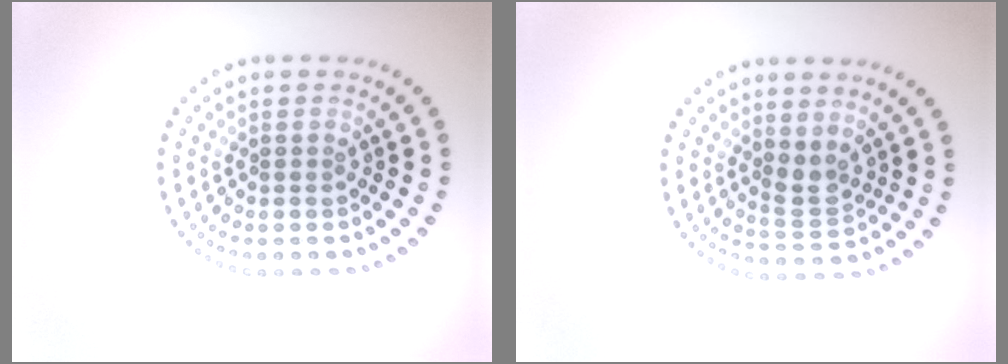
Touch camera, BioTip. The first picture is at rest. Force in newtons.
{"total": 1.9, "press": 1.5, "slide": 1.0}